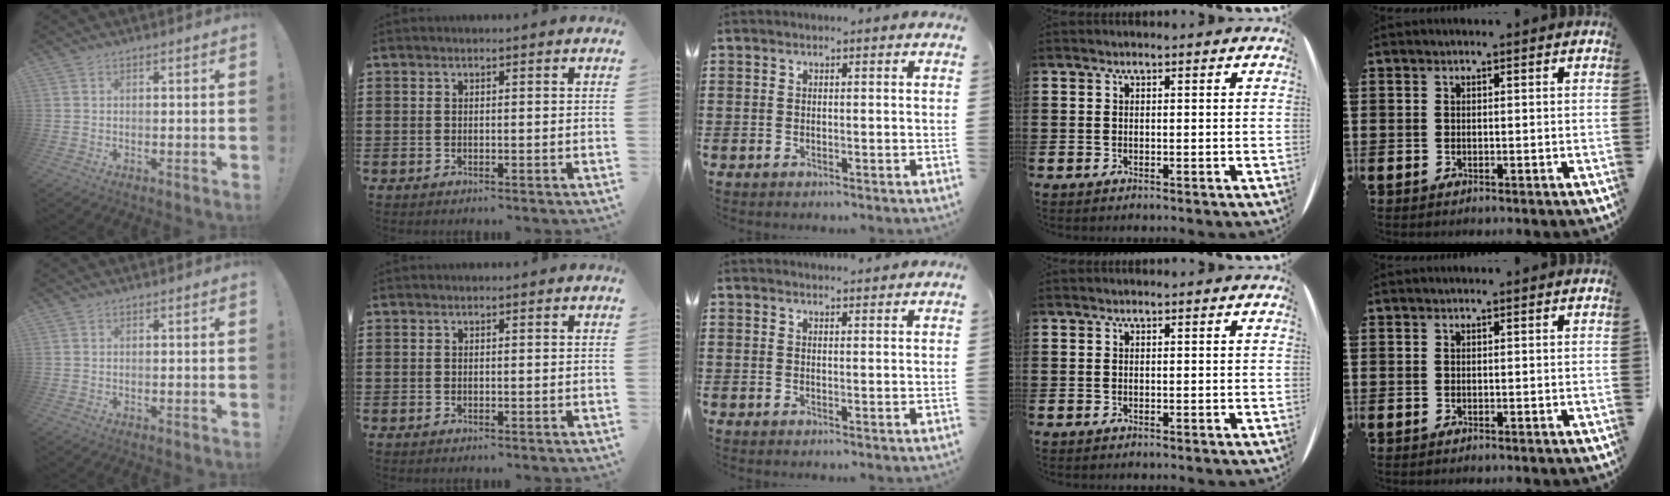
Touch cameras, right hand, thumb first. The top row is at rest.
{"middle": {"total": 1.5, "force": [1.5, -0.1, -0.1], "torque": [0.007, -0.004, 0.027]}}